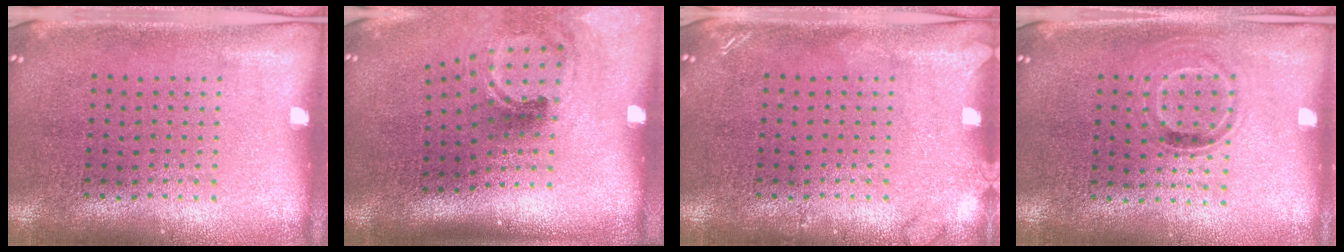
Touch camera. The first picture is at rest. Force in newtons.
{"total": 1.8, "press": 1.2, "slide": 1.3}
{"total": 1.3, "press": 1.3, "slide": 0.2}
{"total": 1.0, "press": 0.8, "slide": 0.5}